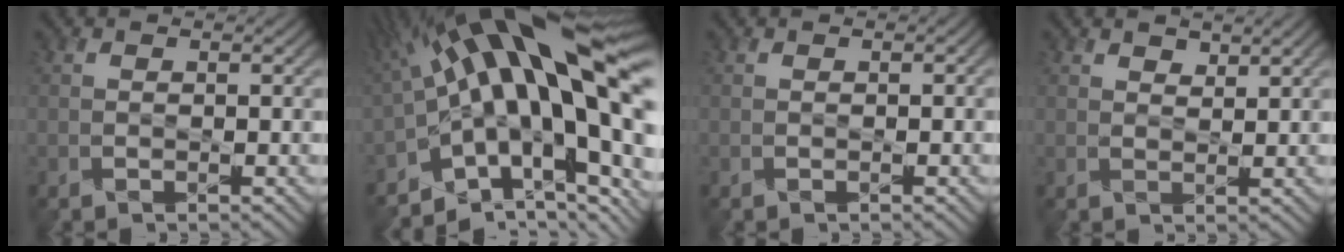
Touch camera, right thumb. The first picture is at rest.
{"total": 20.2, "force": [1.5, 9.0, 18.0], "torque": [-0.282, -0.003, 0.027]}
{"total": 0.0}
{"total": 1.6, "force": [1.4, 0.5, 0.7], "torque": [-0.017, -0.003, 0.029]}